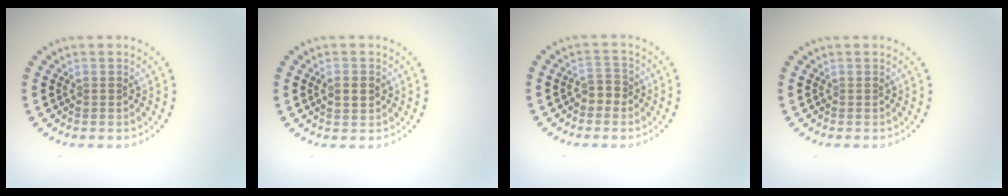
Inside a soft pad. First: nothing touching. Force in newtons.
{"total": 1.8, "press": 1.8, "slide": 0.3}
{"total": 1.8, "press": 1.7, "slide": 0.8}
{"total": 0.0}